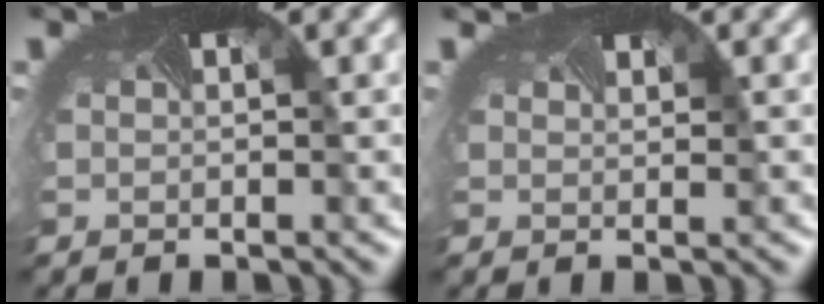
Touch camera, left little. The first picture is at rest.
{"total": 1.1, "force": [1.1, 0.1, -0.2], "torque": [-0.001, -0.005, 0.009]}